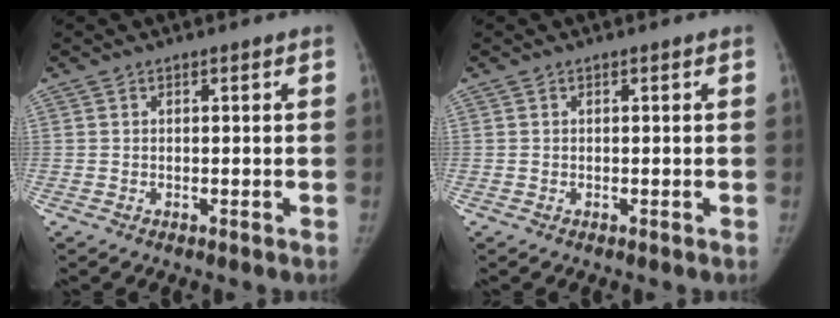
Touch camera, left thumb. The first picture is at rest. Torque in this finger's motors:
{"motor_torque": [-0.12, -0.21, -0.18, 0.70, -0.02]}